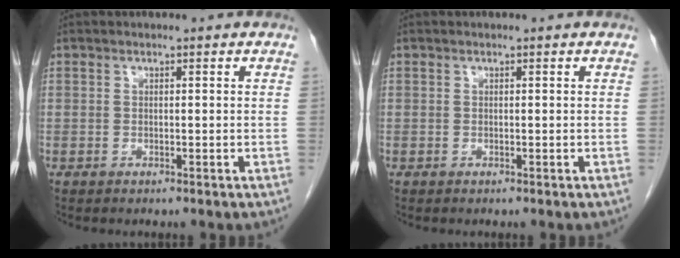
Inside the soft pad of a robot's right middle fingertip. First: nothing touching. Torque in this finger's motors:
{"motor_torque": [-0.03, -0.03, 0.00, 0.00]}